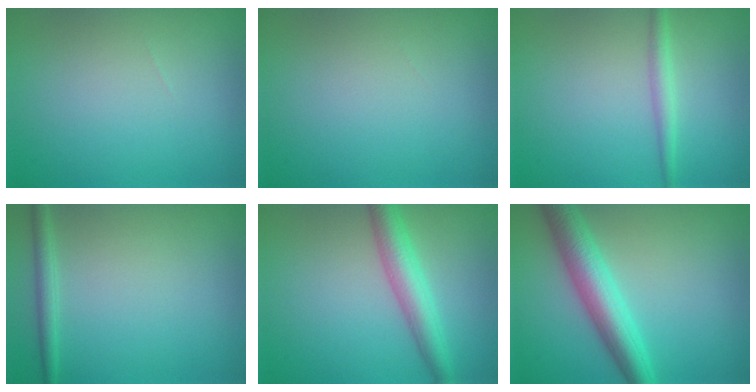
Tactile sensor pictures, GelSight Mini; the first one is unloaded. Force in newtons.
{"total": 0.0}
{"total": 1.7, "press": 1.7, "slide": 0.1}
{"total": 1.6, "press": 1.6, "slide": 0.1}
{"total": 4.3, "press": 4.3, "slide": 0.1}
{"total": 5.5, "press": 5.5, "slide": 0.1}